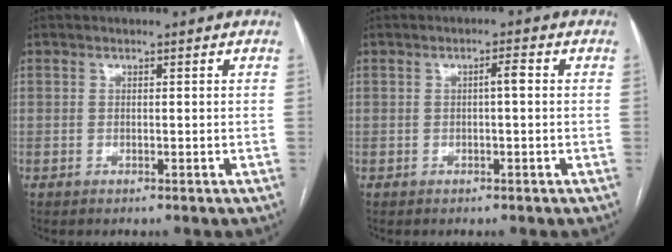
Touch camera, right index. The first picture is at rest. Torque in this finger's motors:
{"motor_torque": [0.15, 0.07, 0.05, 0.05]}